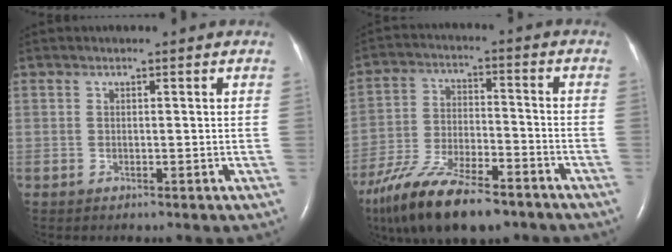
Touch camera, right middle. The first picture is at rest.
{"total": 17.2, "force": [-12.6, 5.2, 10.6], "torque": [-0.209, -0.021, -0.220]}